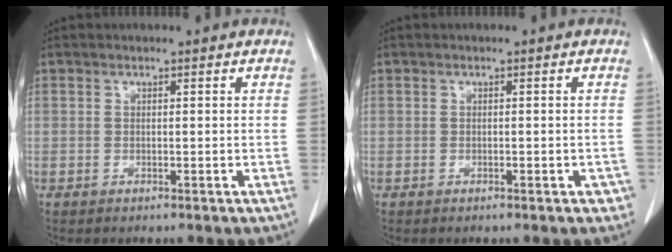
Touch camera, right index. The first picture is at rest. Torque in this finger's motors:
{"motor_torque": [-0.05, 0.02, 0.01, 0.00]}